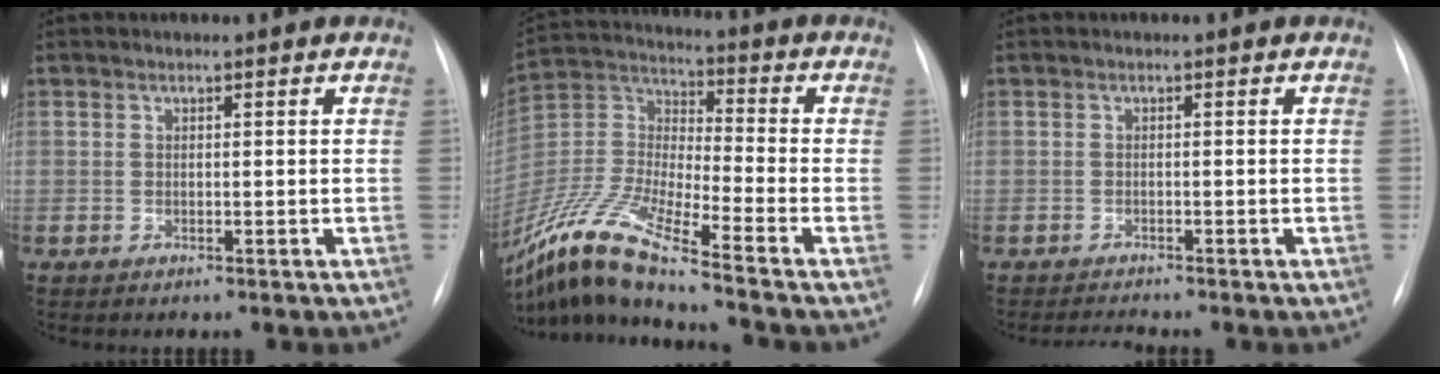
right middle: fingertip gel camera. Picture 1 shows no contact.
{"total": 16.4, "force": [-13.0, -0.5, 10.0], "torque": [-0.224, -0.016, -0.254]}
{"total": 1.6, "force": [-1.4, -0.7, 0.0], "torque": [-0.010, -0.013, -0.024]}